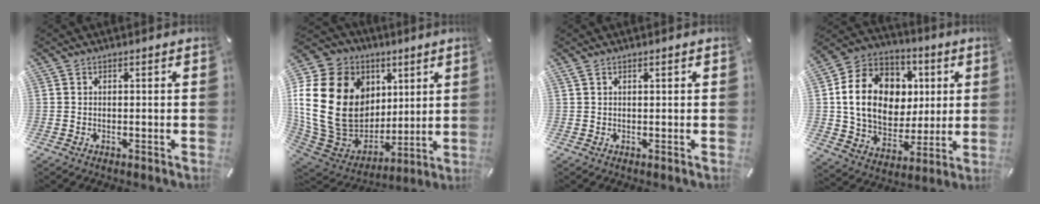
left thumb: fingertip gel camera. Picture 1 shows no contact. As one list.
[{"total": 26.4, "force": [4.7, 20.5, 16.0], "torque": [-0.325, -0.028, 0.119]}, {"total": 1.2, "force": [0.5, 0.4, 1.0], "torque": [-0.019, 0.001, 0.008]}, {"total": 18.0, "force": [2.9, 14.9, 9.8], "torque": [-0.187, 0.001, 0.065]}]